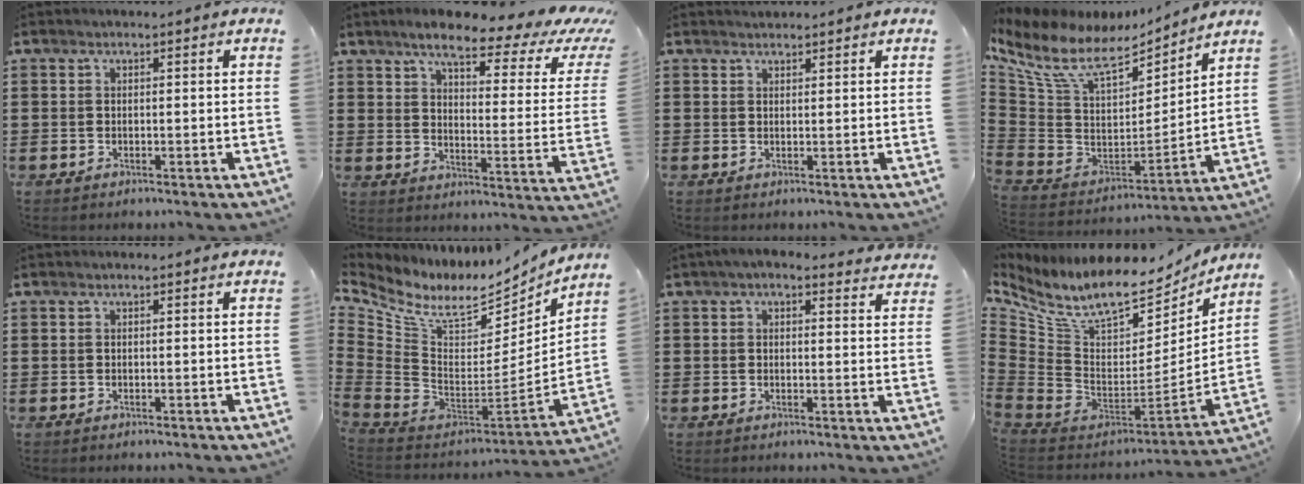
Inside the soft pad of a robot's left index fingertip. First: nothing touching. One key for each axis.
{"total": 8.3, "fx": 6.3, "fy": 1.7, "fz": 5.2, "tx": -0.112, "ty": -0.031, "tz": 0.101}
{"total": 1.2, "fx": 1.2, "fy": 0.2, "fz": -0.1, "tx": -0.001, "ty": 0.000, "tz": 0.024}
{"total": 11.5, "fx": 8.2, "fy": 4.5, "fz": 6.8, "tx": -0.162, "ty": -0.050, "tz": 0.145}
{"total": 0.0}
{"total": 8.9, "fx": 6.2, "fy": 4.0, "fz": 4.9, "tx": -0.128, "ty": -0.057, "tz": 0.106}
{"total": 2.8, "fx": 2.4, "fy": 0.8, "fz": 1.2, "tx": -0.030, "ty": -0.002, "tz": 0.045}
{"total": 12.5, "fx": 8.8, "fy": 4.8, "fz": 7.5, "tx": -0.179, "ty": -0.075, "tz": 0.150}